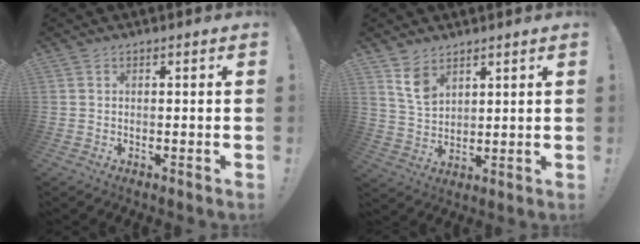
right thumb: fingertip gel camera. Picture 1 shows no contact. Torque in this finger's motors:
{"motor_torque": [0.03, 0.06, -0.09, 0.23, -0.01]}